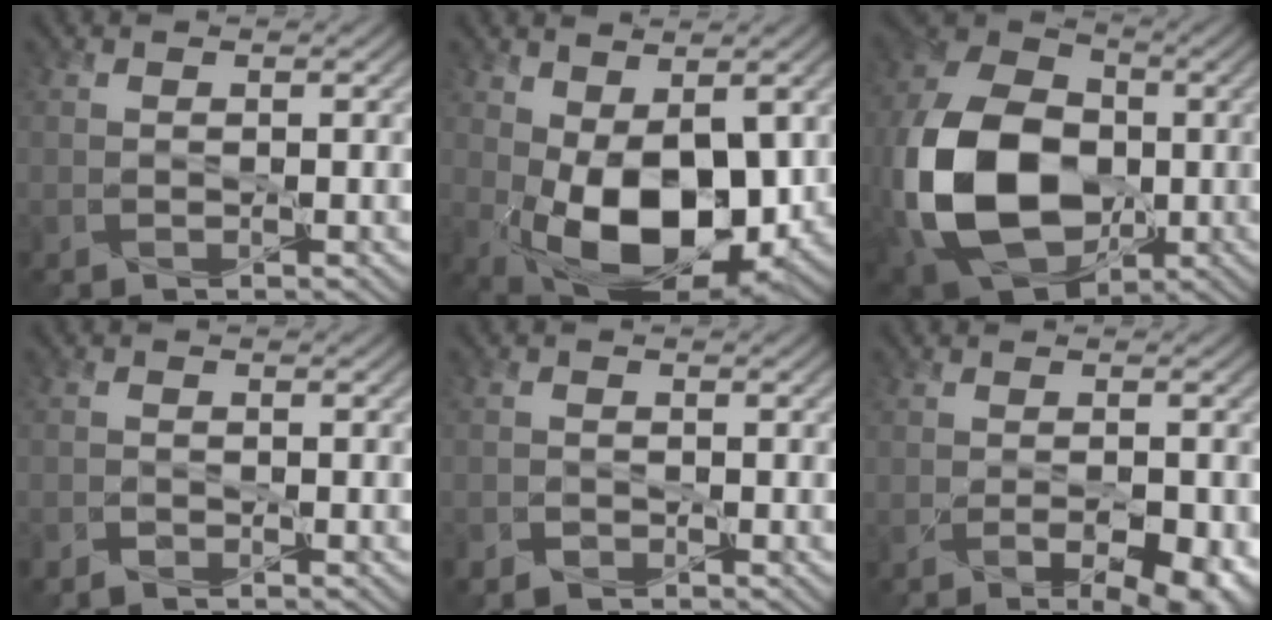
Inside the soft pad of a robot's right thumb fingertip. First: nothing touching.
{"total": 13.2, "force": [-1.1, 7.7, 10.7], "torque": [-0.200, -0.030, -0.006]}
{"total": 19.7, "force": [-3.6, 14.1, 13.3], "torque": [-0.317, -0.025, -0.069]}
{"total": 1.4, "force": [-1.2, 0.7, 0.4], "torque": [-0.010, -0.002, -0.028]}
{"total": 1.7, "force": [-1.4, 1.0, 0.4], "torque": [-0.008, -0.004, -0.032]}
{"total": 5.4, "force": [-2.2, 2.1, 4.4], "torque": [-0.064, -0.014, -0.016]}